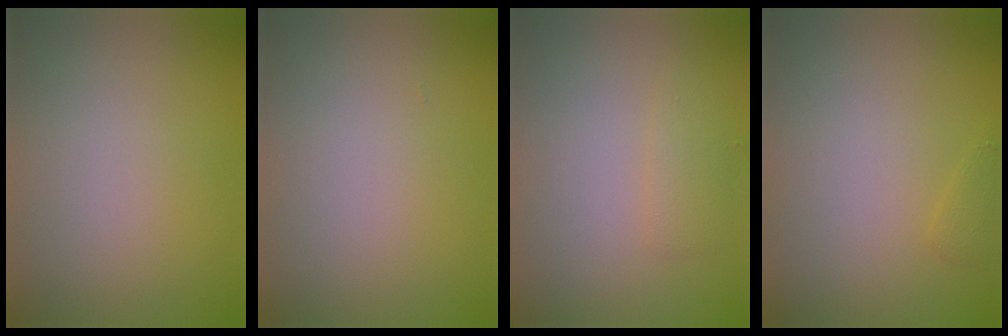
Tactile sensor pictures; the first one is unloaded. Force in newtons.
{"total": 0.0}
{"total": 1.4, "press": 1.4, "slide": 0.1}
{"total": 0.8, "press": 0.8, "slide": 0.1}